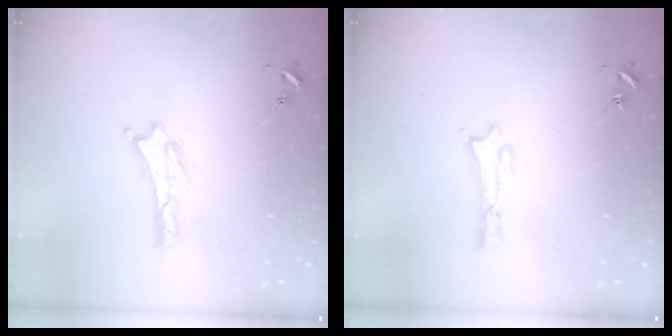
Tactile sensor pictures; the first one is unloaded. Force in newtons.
{"total": 0.0}